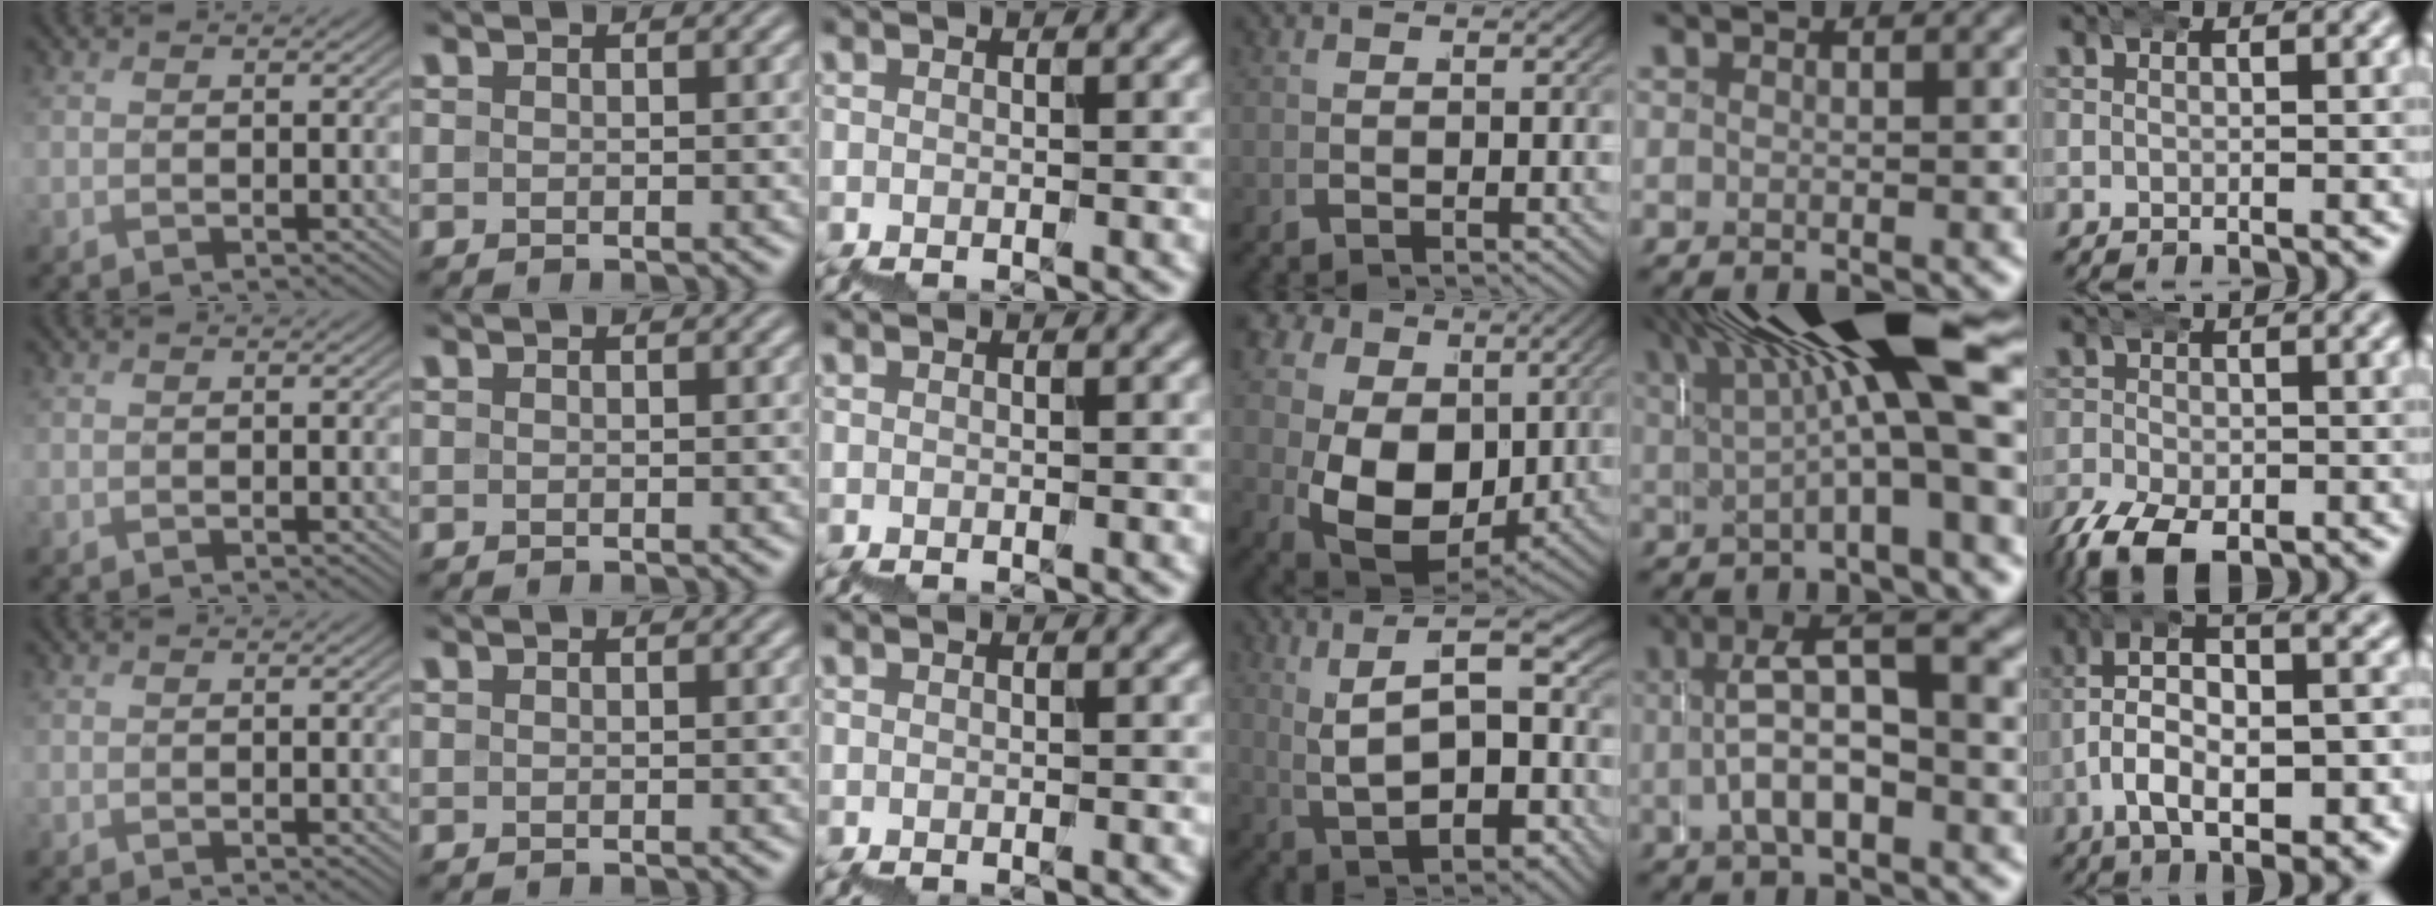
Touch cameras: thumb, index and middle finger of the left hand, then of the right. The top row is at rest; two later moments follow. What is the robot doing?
{"motion": "wrap", "object": "bubble wrap"}